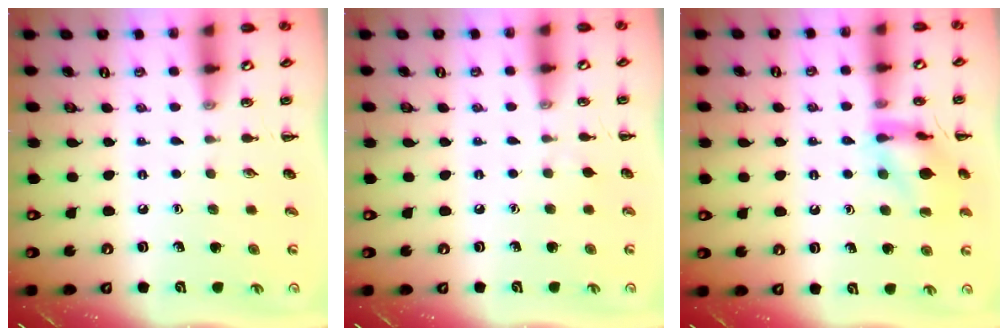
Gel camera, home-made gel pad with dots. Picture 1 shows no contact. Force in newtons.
{"total": 2.2, "press": 1.9, "slide": 0.9}
{"total": 12.6, "press": 12.6, "slide": 1.3}